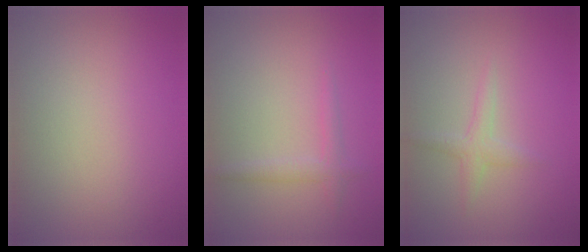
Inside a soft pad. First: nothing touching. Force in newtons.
{"total": 1.3, "press": 1.3, "slide": 0.0}
{"total": 1.5, "press": 1.5, "slide": 0.1}